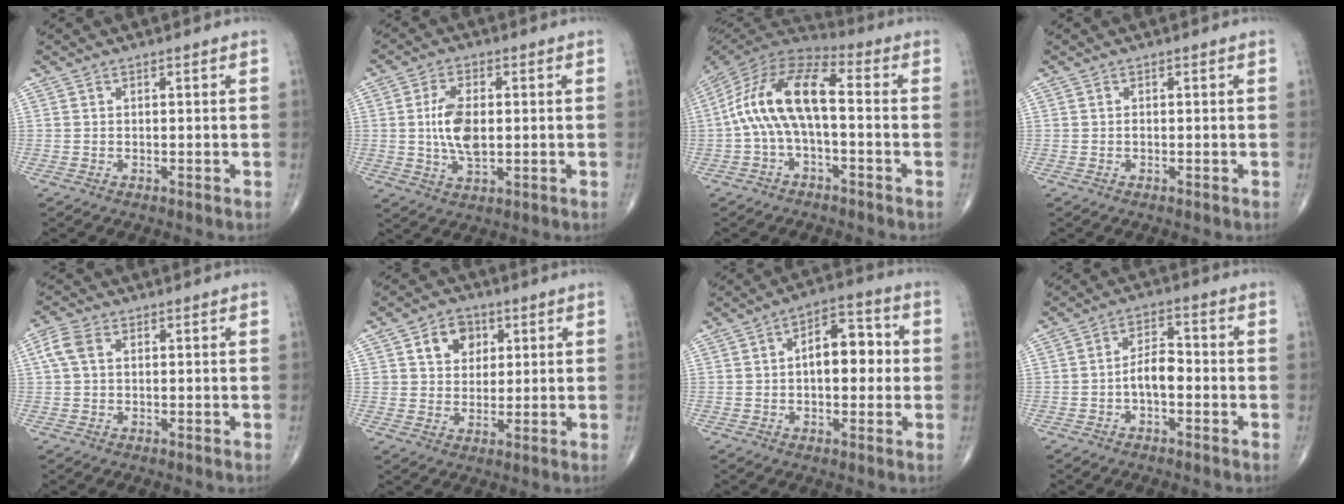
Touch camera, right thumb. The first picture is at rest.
{"total": 8.2, "force": [0.3, 4.2, 7.0], "torque": [-0.134, -0.003, 0.006]}
{"total": 14.5, "force": [-0.9, 6.3, 13.0], "torque": [-0.255, 0.047, -0.028]}
{"total": 0.0}
{"total": 4.3, "force": [1.0, 2.8, 3.1], "torque": [-0.079, 0.014, 0.017]}
{"total": 7.0, "force": [2.7, 5.5, 3.4], "torque": [-0.017, -0.006, 0.041]}
{"total": 10.1, "force": [0.6, 5.6, 8.4], "torque": [-0.097, 0.024, 0.003]}
{"total": 5.4, "force": [-1.4, 2.8, 4.4], "torque": [-0.066, 0.025, -0.031]}